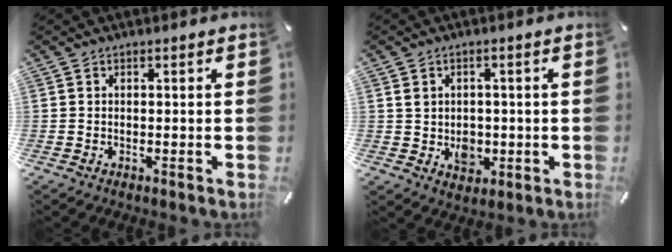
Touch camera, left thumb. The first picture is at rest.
{"total": 5.3, "force": [-0.3, 4.8, 2.0], "torque": [-0.017, 0.002, -0.006]}